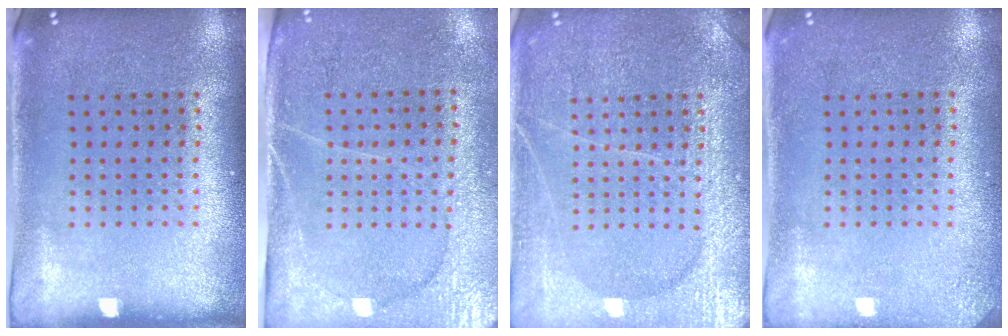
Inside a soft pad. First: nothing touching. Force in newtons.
{"total": 3.0, "press": 2.7, "slide": 1.3}
{"total": 3.6, "press": 3.6, "slide": 0.4}
{"total": 1.6, "press": 1.6, "slide": 0.2}